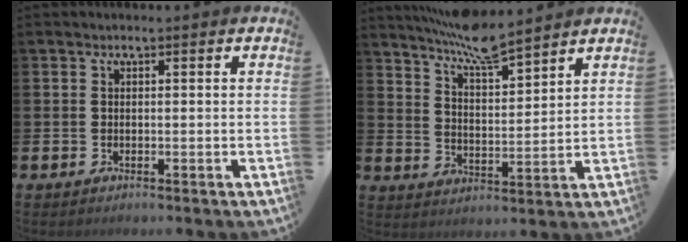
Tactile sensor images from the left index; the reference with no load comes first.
{"total": 7.6, "force": [7.1, 0.5, 2.5], "torque": [-0.073, -0.040, 0.128]}